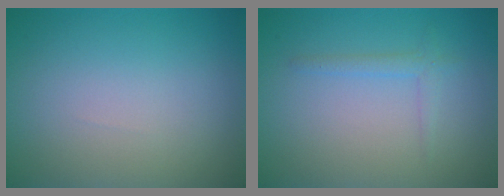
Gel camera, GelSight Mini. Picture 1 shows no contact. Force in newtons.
{"total": 1.3, "press": 1.3, "slide": 0.1}